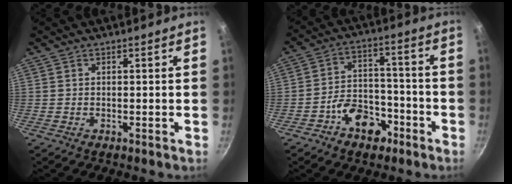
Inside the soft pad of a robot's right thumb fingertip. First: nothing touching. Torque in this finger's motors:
{"motor_torque": [2.02, 2.75, 0.61, -0.49, 0.03]}